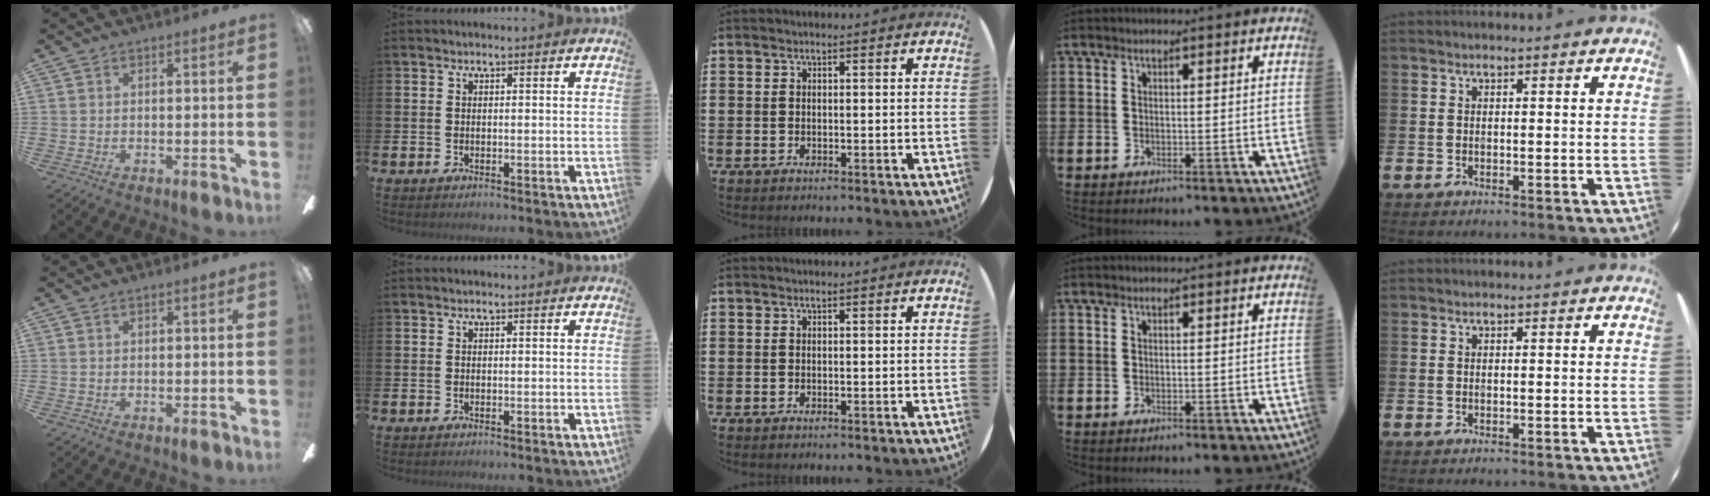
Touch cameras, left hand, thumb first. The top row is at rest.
{}